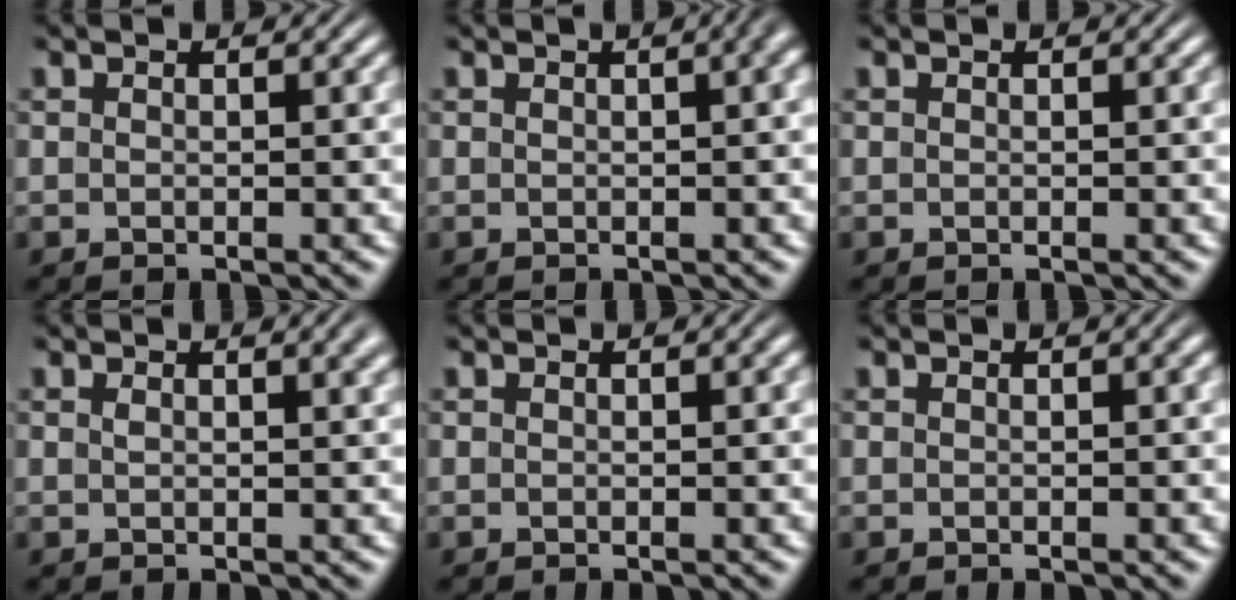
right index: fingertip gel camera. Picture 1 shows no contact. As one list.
[{"total": 1.9, "force": [0.3, 0.4, 1.9], "torque": [-0.008, 0.012, 0.000]}, {"total": 0.0}, {"total": 1.1, "force": [0.4, -0.4, 1.0], "torque": [-0.011, -0.002, 0.010]}, {"total": 0.0}, {"total": 0.0}]